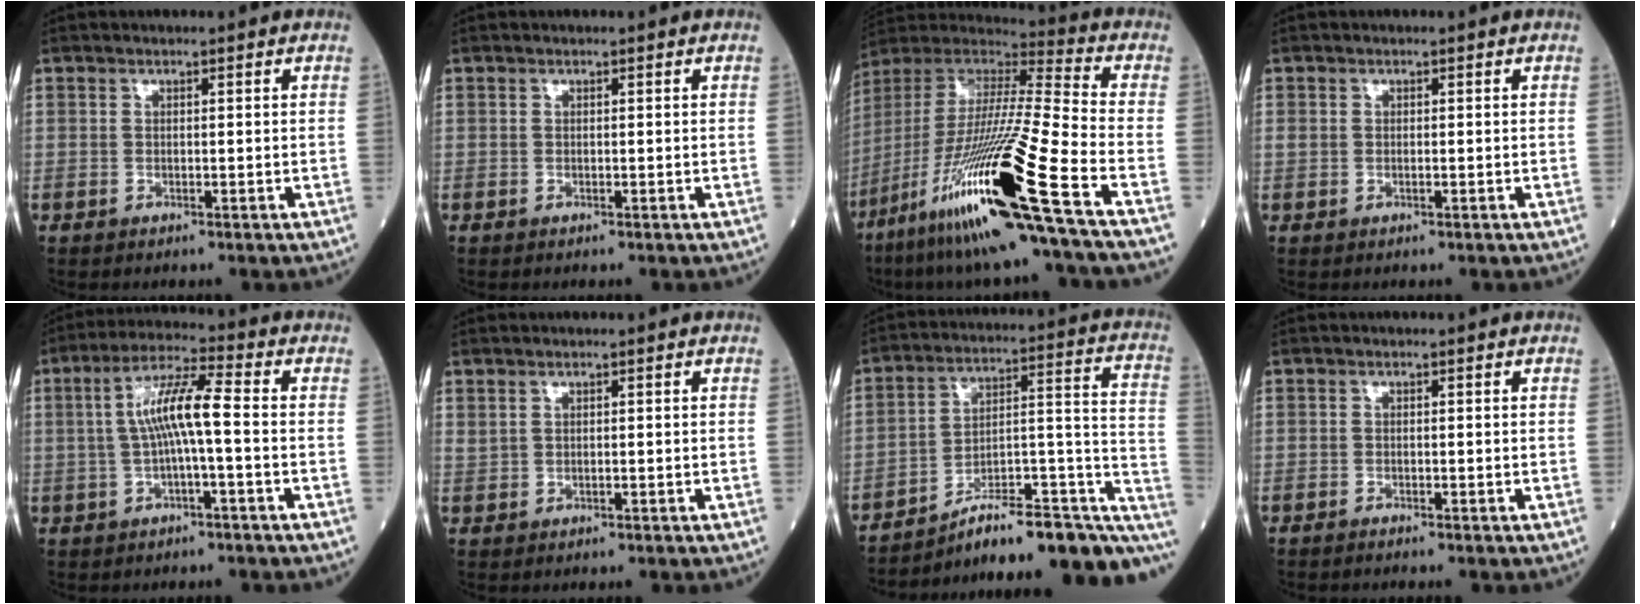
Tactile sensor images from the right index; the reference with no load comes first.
{"total": 0.0}
{"total": 26.3, "force": [-13.2, -0.9, 22.8], "torque": [-0.452, -0.056, -0.252]}
{"total": 1.0, "force": [-0.1, 0.7, 0.7], "torque": [-0.020, 0.008, 0.002]}
{"total": 7.9, "force": [-0.2, 0.5, 7.9], "torque": [-0.151, 0.019, -0.007]}
{"total": 0.8, "force": [0.5, 0.4, 0.5], "torque": [-0.018, 0.006, 0.016]}
{"total": 20.6, "force": [-14.5, 4.0, 14.1], "torque": [-0.123, 0.055, -0.205]}
{"total": 0.7, "force": [-0.6, -0.2, 0.2], "torque": [-0.006, -0.003, -0.011]}